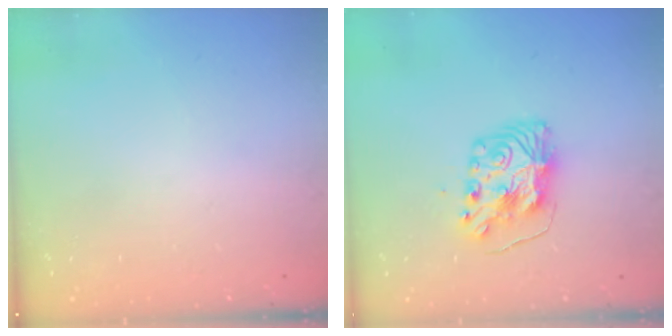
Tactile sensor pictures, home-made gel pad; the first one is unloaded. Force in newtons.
{"total": 8.1, "press": 8.1, "slide": 0.8}